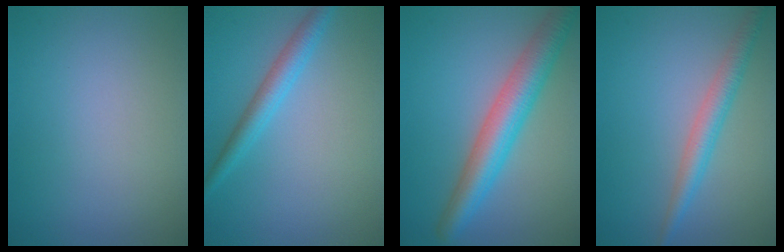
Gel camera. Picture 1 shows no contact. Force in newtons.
{"total": 2.7, "press": 2.7, "slide": 0.1}
{"total": 6.1, "press": 6.1, "slide": 0.2}
{"total": 2.9, "press": 2.9, "slide": 0.1}